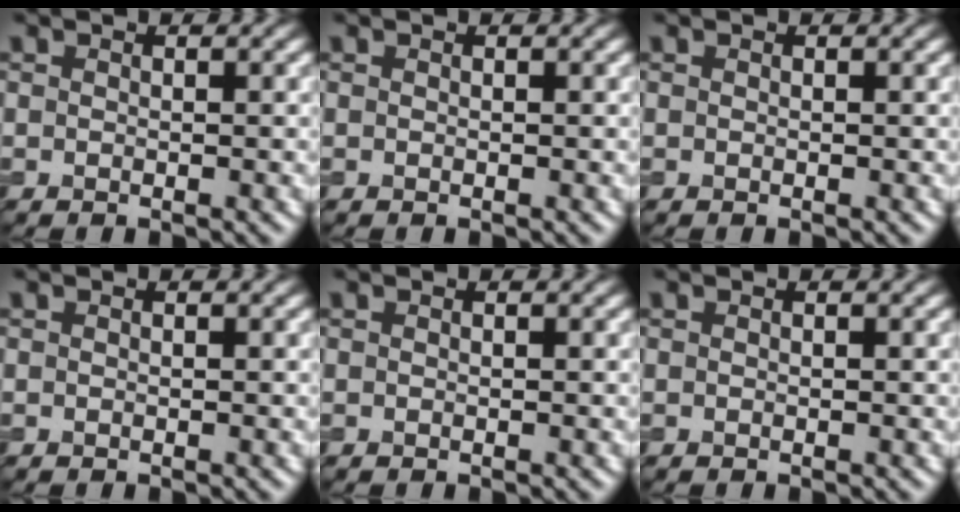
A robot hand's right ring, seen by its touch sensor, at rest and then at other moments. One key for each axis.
{"total": 0.0}
{"total": 0.0}
{"total": 0.0}
{"total": 0.0}
{"total": 0.0}